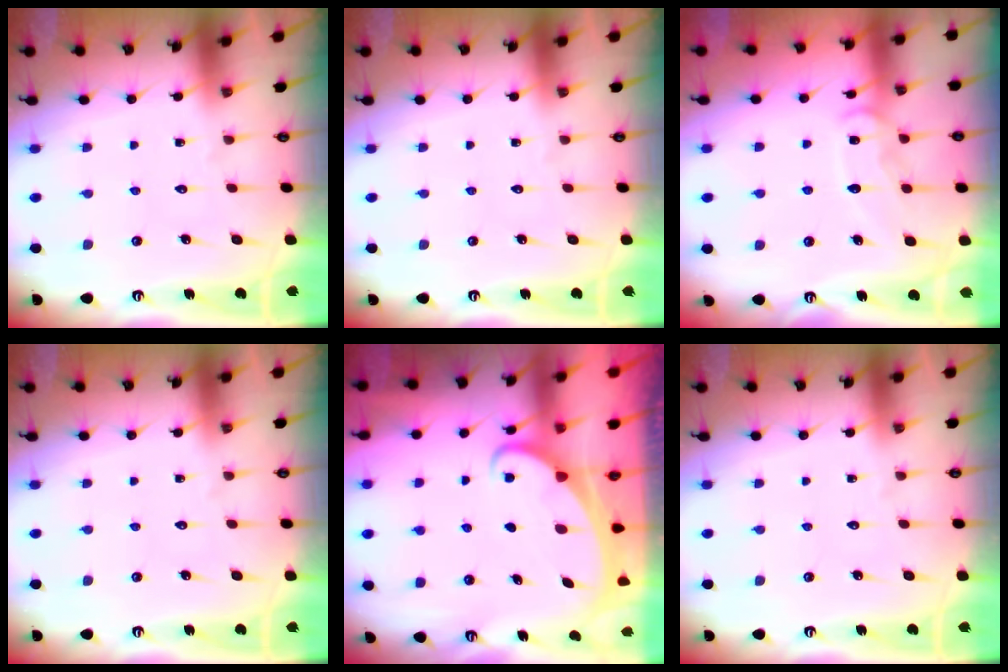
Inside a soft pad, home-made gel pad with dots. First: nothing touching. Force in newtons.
{"total": 0.0}
{"total": 10.4, "press": 10.3, "slide": 0.9}
{"total": 0.0}
{"total": 1.9, "press": 1.9, "slide": 0.3}
{"total": 0.0}